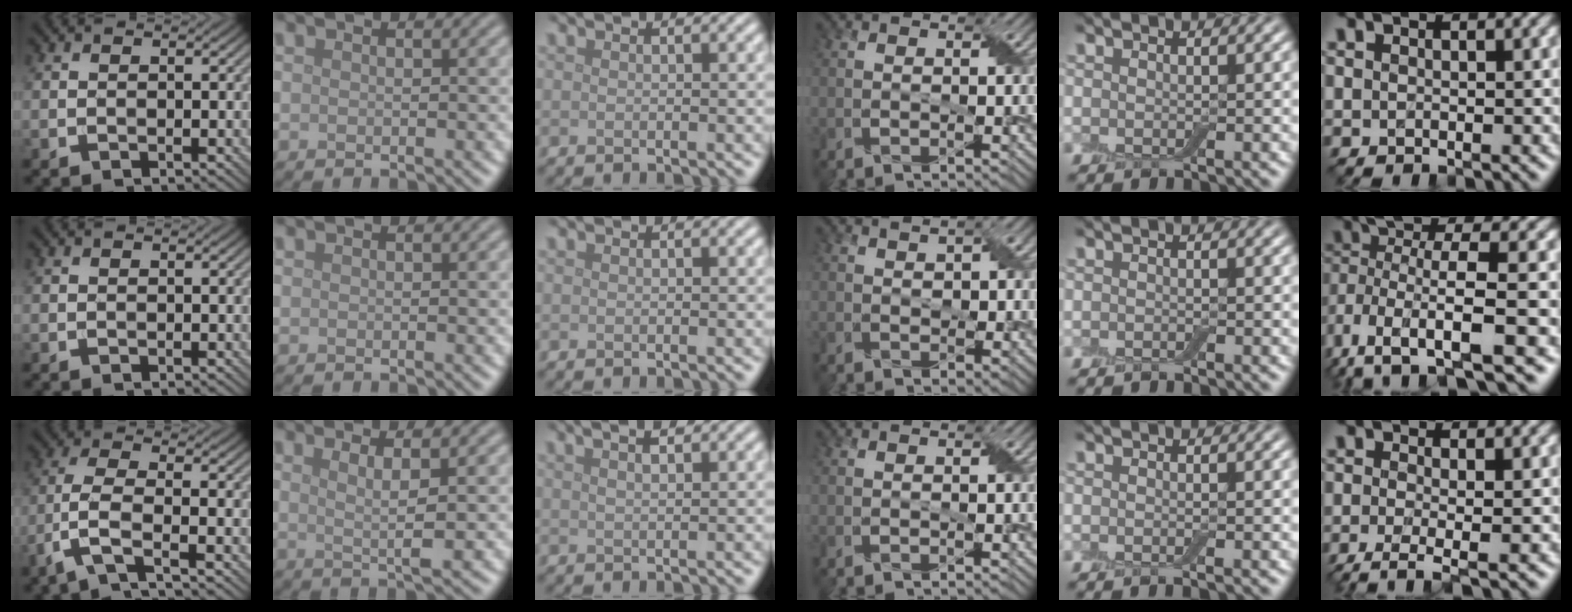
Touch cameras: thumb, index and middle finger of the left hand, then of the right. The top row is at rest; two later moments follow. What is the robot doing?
{"motion": "peel", "object": "bubble wrap"}